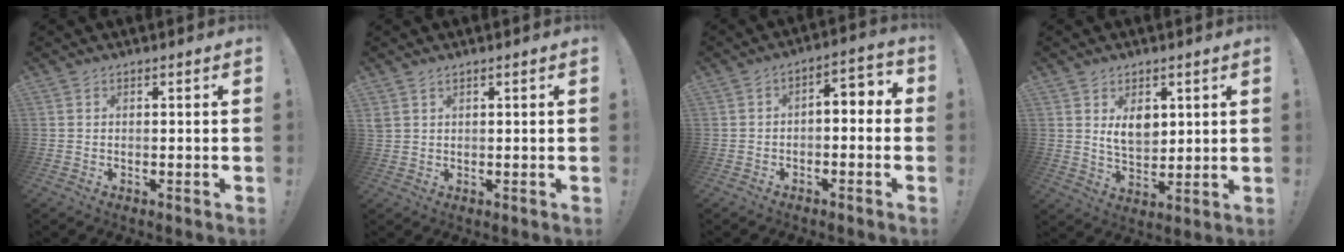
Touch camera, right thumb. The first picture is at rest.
{"total": 2.0, "force": [1.3, 1.2, 0.8], "torque": [-0.018, 0.000, 0.026]}
{"total": 4.4, "force": [-2.1, 2.6, 2.9], "torque": [-0.029, 0.010, -0.041]}
{"total": 7.8, "force": [3.5, 5.5, 4.3], "torque": [-0.061, -0.019, 0.067]}